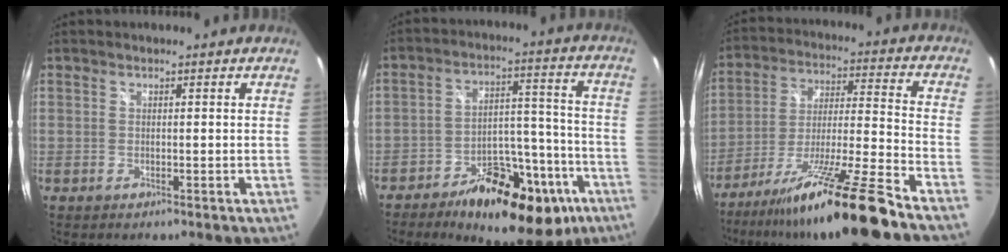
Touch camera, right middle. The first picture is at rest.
{"total": 26.3, "force": [-16.7, 11.3, 16.9], "torque": [-0.244, 0.021, -0.231]}
{"total": 18.4, "force": [-14.3, -1.5, 11.5], "torque": [-0.207, -0.022, -0.242]}